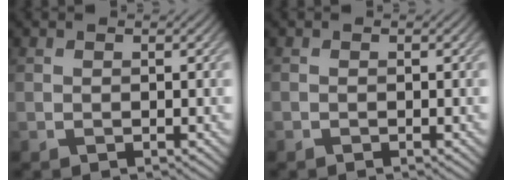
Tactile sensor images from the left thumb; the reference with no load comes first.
{"total": 0.0}